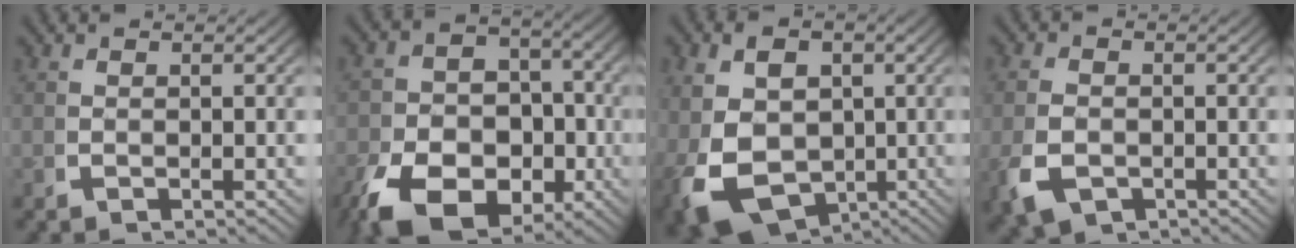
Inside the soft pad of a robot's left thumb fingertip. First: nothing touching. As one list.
[{"total": 12.3, "force": [-3.5, 9.0, 7.5], "torque": [-0.148, -0.049, -0.043]}, {"total": 12.8, "force": [-3.1, 9.8, 7.6], "torque": [-0.180, -0.062, -0.022]}, {"total": 4.2, "force": [-1.6, 2.8, 2.6], "torque": [-0.071, -0.019, -0.012]}]